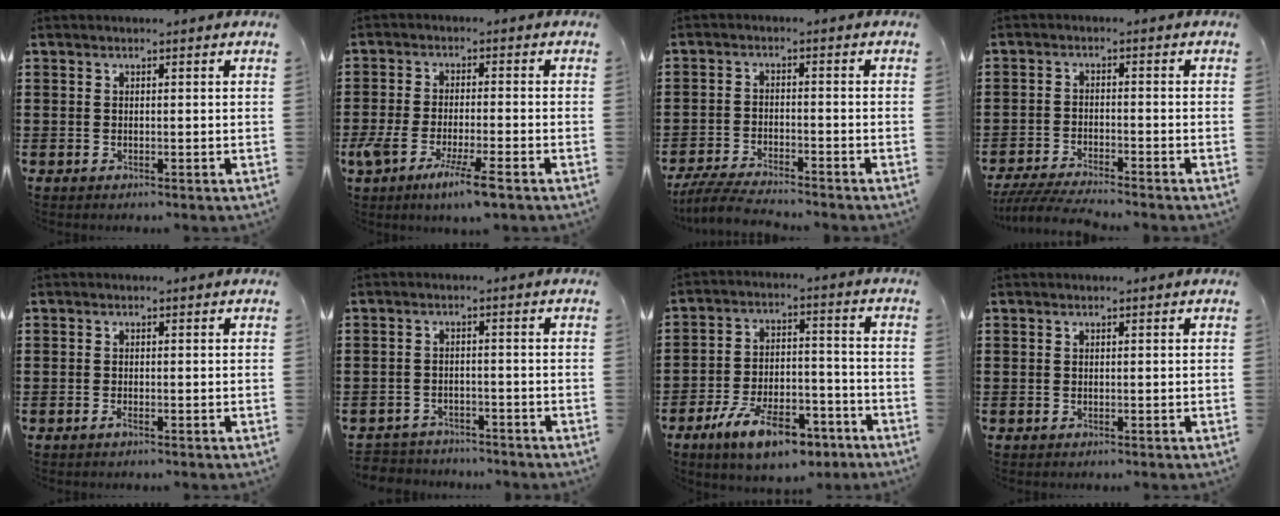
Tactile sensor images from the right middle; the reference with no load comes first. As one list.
[{"total": 6.6, "force": [-4.2, 0.7, 5.0], "torque": [-0.107, -0.016, -0.080]}, {"total": 5.2, "force": [-4.9, 0.4, 1.6], "torque": [-0.044, -0.007, -0.101]}, {"total": 4.6, "force": [-4.4, 0.2, 1.4], "torque": [-0.036, -0.011, -0.091]}, {"total": 0.9, "force": [-0.7, 0.2, 0.6], "torque": [-0.014, -0.004, -0.012]}, {"total": 2.9, "force": [-2.8, 0.7, -0.3], "torque": [-0.003, 0.000, -0.064]}, {"total": 11.0, "force": [-7.8, 3.8, 6.8], "torque": [-0.129, 0.025, -0.147]}, {"total": 0.0}]